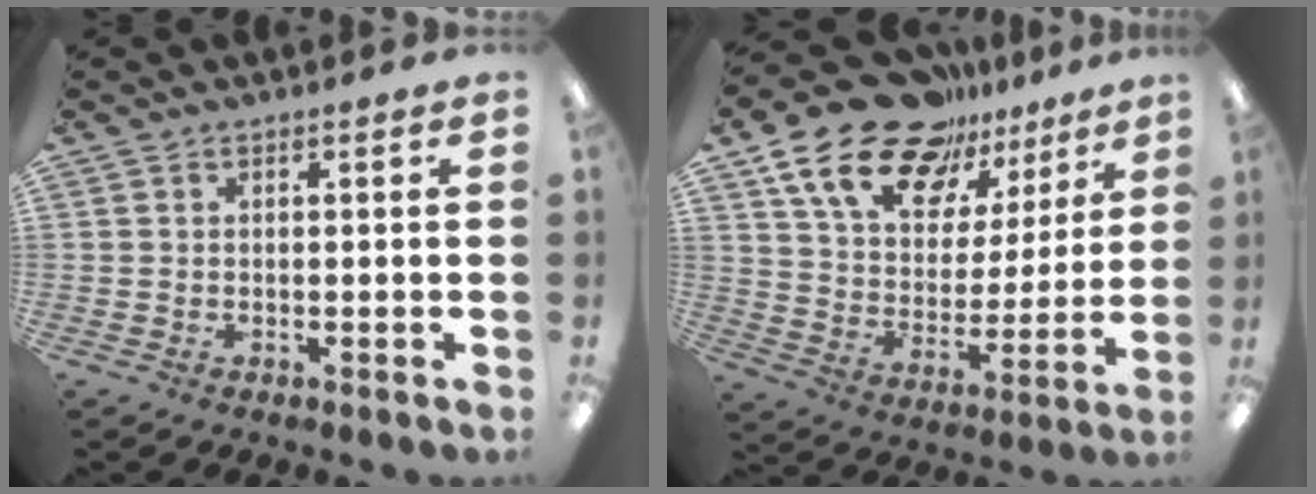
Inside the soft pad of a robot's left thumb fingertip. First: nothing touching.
{"total": 19.3, "force": [14.0, 10.1, 8.7], "torque": [-0.170, -0.082, 0.251]}